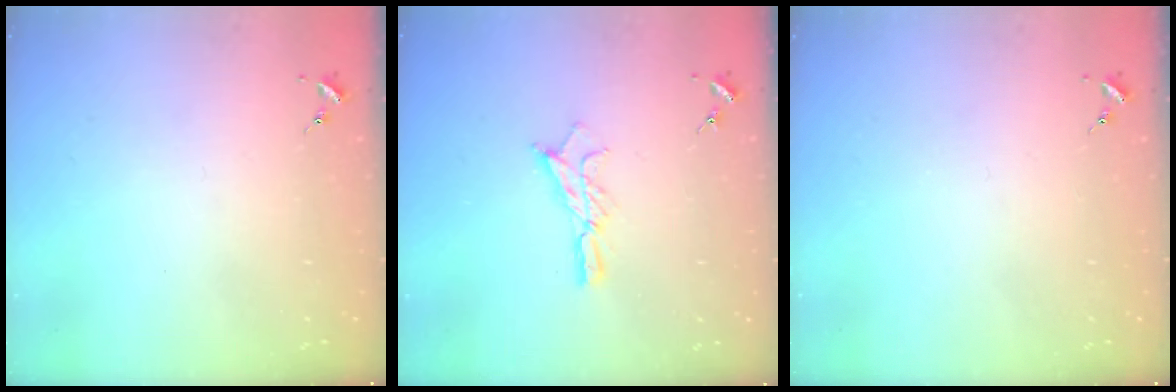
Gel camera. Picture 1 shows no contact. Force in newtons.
{"total": 11.4, "press": 11.4, "slide": 0.8}
{"total": 0.0}